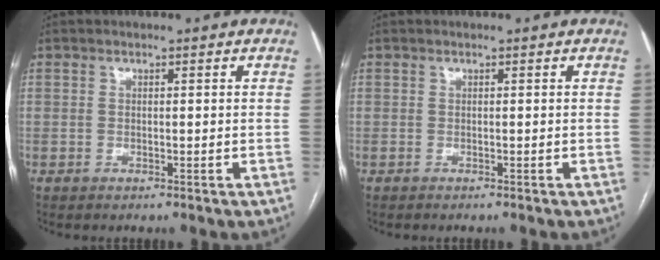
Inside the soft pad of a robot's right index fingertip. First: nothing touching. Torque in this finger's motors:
{"motor_torque": [0.02, -0.13, 0.02, 0.00]}